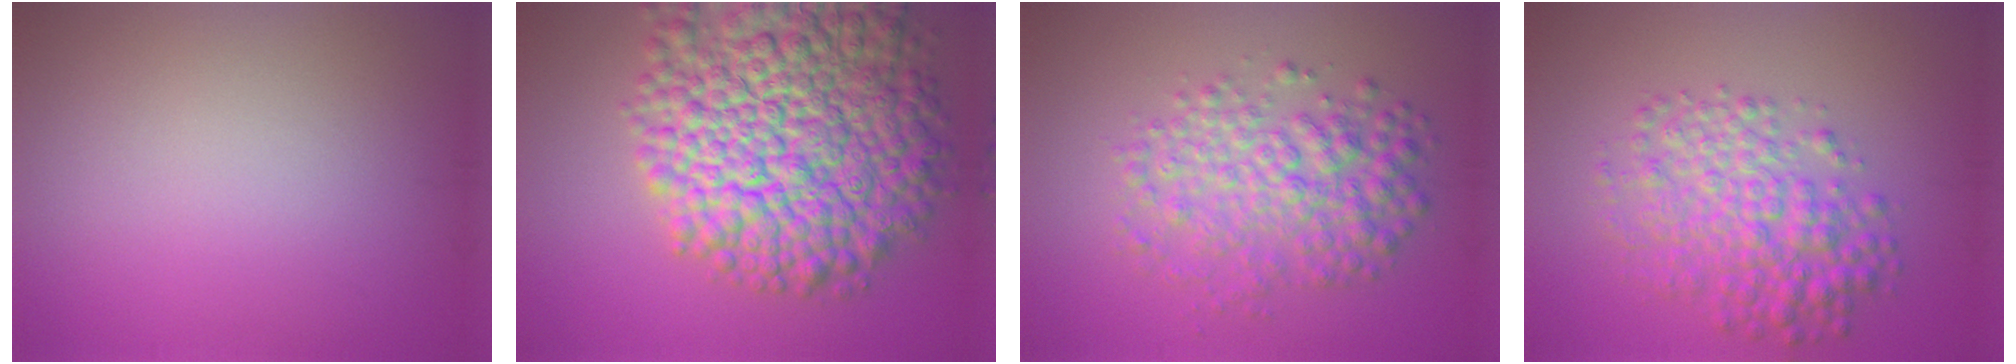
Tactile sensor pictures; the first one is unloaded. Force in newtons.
{"total": 14.7, "press": 14.6, "slide": 0.7}
{"total": 5.2, "press": 5.2, "slide": 0.0}
{"total": 5.5, "press": 5.5, "slide": 0.1}